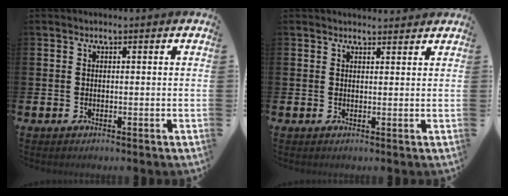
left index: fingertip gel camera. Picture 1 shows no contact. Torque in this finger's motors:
{"motor_torque": [0.85, -1.18, 0.04, 0.01]}